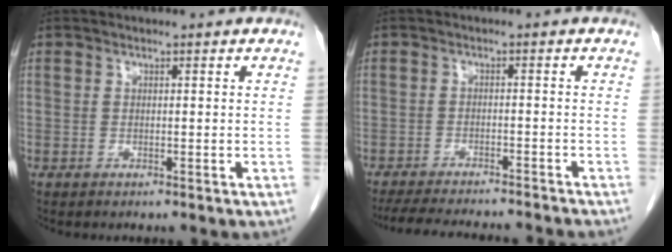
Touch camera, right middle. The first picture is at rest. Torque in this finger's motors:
{"motor_torque": [1.08, -1.06, 0.03, 0.06]}